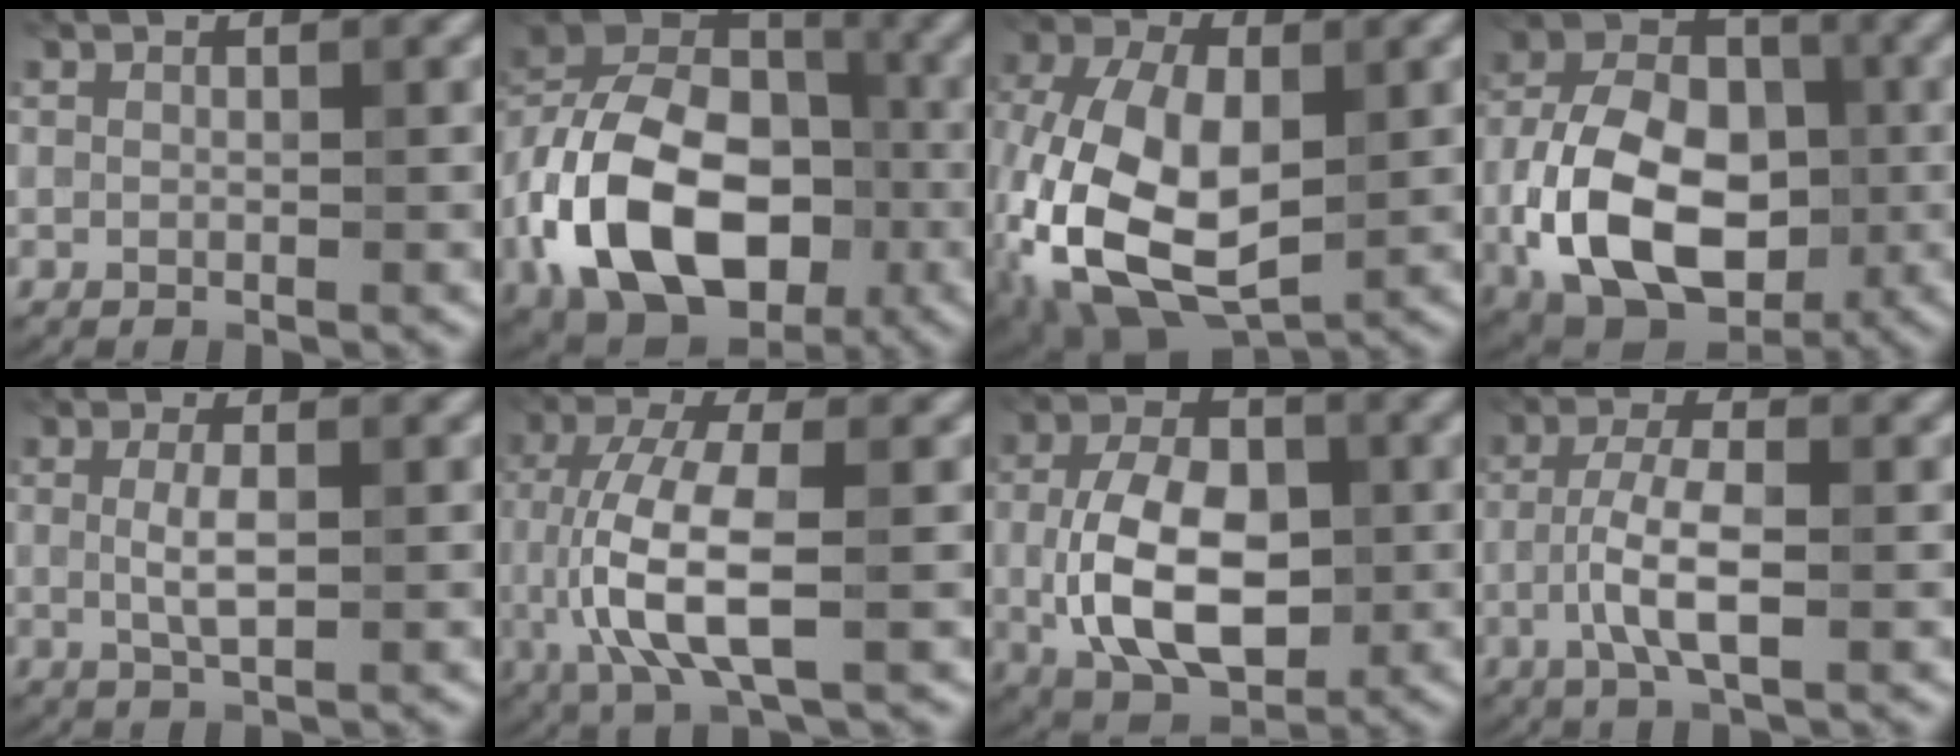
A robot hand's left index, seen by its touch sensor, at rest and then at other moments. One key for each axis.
{"total": 15.1, "fx": -5.0, "fy": 9.9, "fz": 10.3, "tx": -0.199, "ty": 0.003, "tz": -0.113}
{"total": 12.5, "fx": -2.3, "fy": 7.4, "fz": 9.8, "tx": -0.228, "ty": -0.005, "tz": -0.053}
{"total": 13.0, "fx": -3.3, "fy": 8.6, "fz": 9.1, "tx": -0.182, "ty": -0.013, "tz": -0.069}
{"total": 2.5, "fx": 0.2, "fy": 0.7, "fz": 2.4, "tx": -0.050, "ty": 0.001, "tz": 0.003}
{"total": 7.8, "fx": -0.9, "fy": 2.7, "fz": 7.3, "tx": -0.157, "ty": 0.000, "tz": -0.018}
{"total": 9.9, "fx": -0.8, "fy": 6.2, "fz": 7.7, "tx": -0.155, "ty": -0.009, "tz": -0.011}
{"total": 4.5, "fx": -1.1, "fy": 1.3, "fz": 4.2, "tx": -0.085, "ty": 0.005, "tz": -0.026}